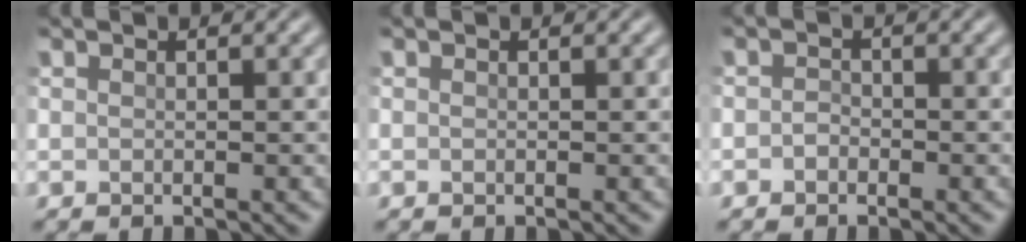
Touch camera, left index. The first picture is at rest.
{"total": 0.0}
{"total": 0.9, "force": [-0.5, 0.7, 0.4], "torque": [-0.008, 0.000, -0.011]}